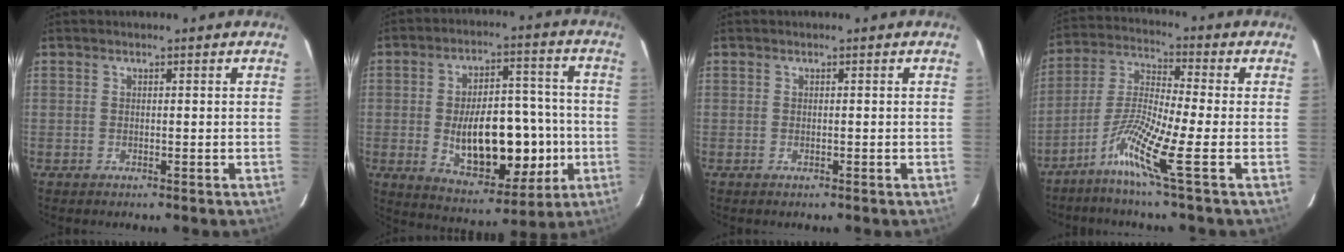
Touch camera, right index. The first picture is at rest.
{"total": 16.3, "force": [-2.6, 7.6, 14.1], "torque": [-0.221, 0.016, -0.026]}
{"total": 0.0}
{"total": 11.2, "force": [-5.2, -1.1, 9.8], "torque": [-0.196, -0.018, -0.112]}